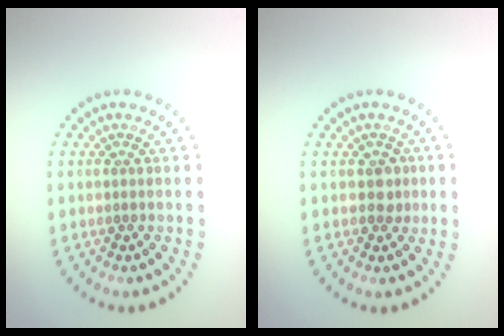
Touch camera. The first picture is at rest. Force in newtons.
{"total": 1.4, "press": 1.3, "slide": 0.5}